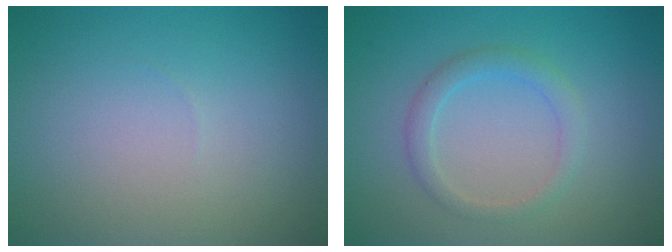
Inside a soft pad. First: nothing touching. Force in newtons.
{"total": 2.1, "press": 2.1, "slide": 0.1}